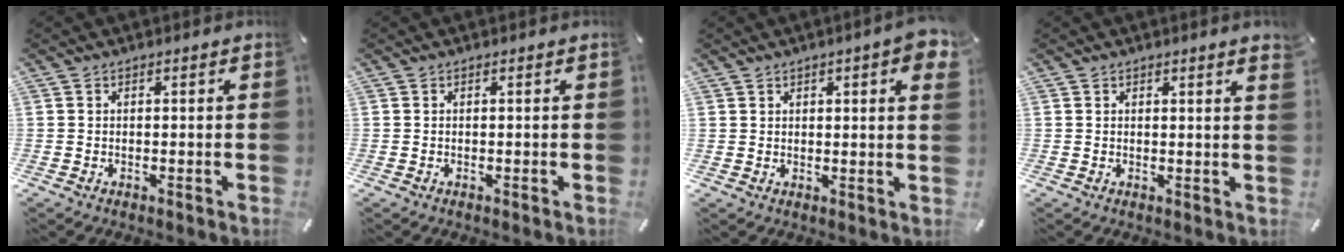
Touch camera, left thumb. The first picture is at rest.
{"total": 0.0}
{"total": 3.7, "force": [2.1, 1.4, 2.6], "torque": [-0.037, -0.001, 0.036]}
{"total": 1.5, "force": [1.1, 0.0, 1.0], "torque": [-0.021, 0.000, 0.018]}